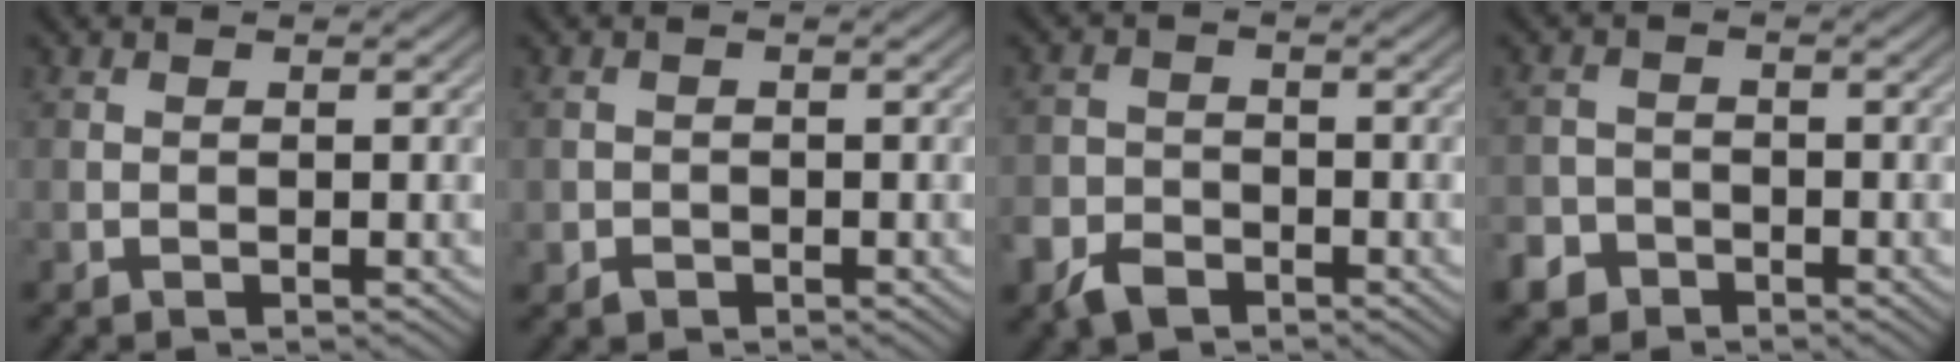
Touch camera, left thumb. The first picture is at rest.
{"total": 1.4, "force": [-0.7, 1.2, 0.3], "torque": [0.001, -0.004, -0.017]}
{"total": 4.7, "force": [-3.1, 2.9, 1.8], "torque": [-0.043, -0.006, -0.065]}
{"total": 3.7, "force": [-2.6, 2.5, 0.8], "torque": [-0.012, -0.002, -0.051]}